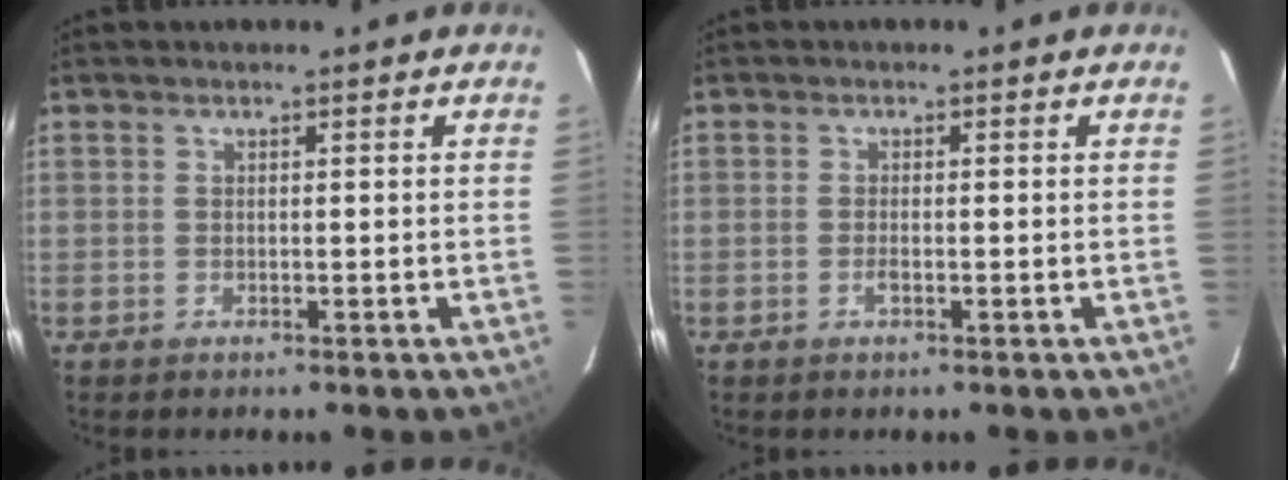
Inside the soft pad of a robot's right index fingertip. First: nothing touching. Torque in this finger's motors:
{"motor_torque": [0.05, -0.08, -0.01, 0.02]}